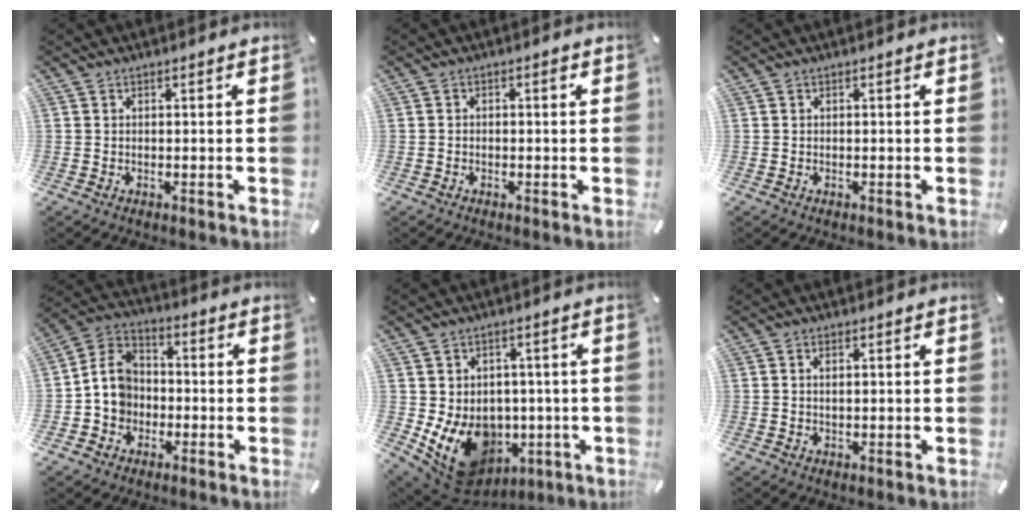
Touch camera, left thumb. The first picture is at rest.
{"total": 1.2, "force": [-0.4, 0.5, 1.0], "torque": [-0.020, 0.005, -0.009]}
{"total": 0.0}
{"total": 9.1, "force": [-1.6, 8.1, 3.9], "torque": [-0.104, 0.021, -0.031]}
{"total": 13.3, "force": [-2.8, 11.0, 6.9], "torque": [-0.134, -0.005, -0.039]}
{"total": 1.3, "force": [0.2, 0.6, 1.1], "torque": [-0.024, 0.003, 0.003]}